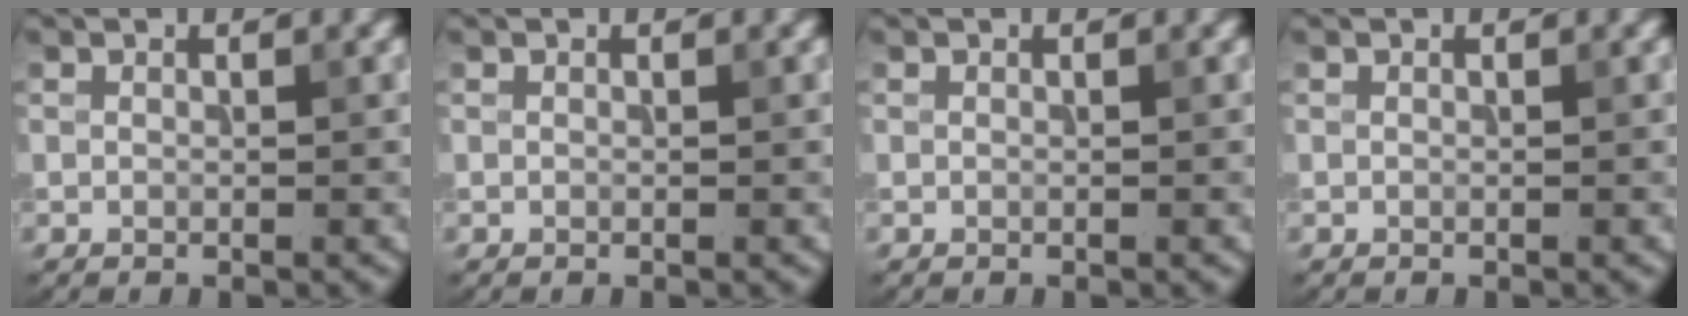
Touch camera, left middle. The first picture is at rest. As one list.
[{"total": 0.0}, {"total": 0.0}, {"total": 0.0}]